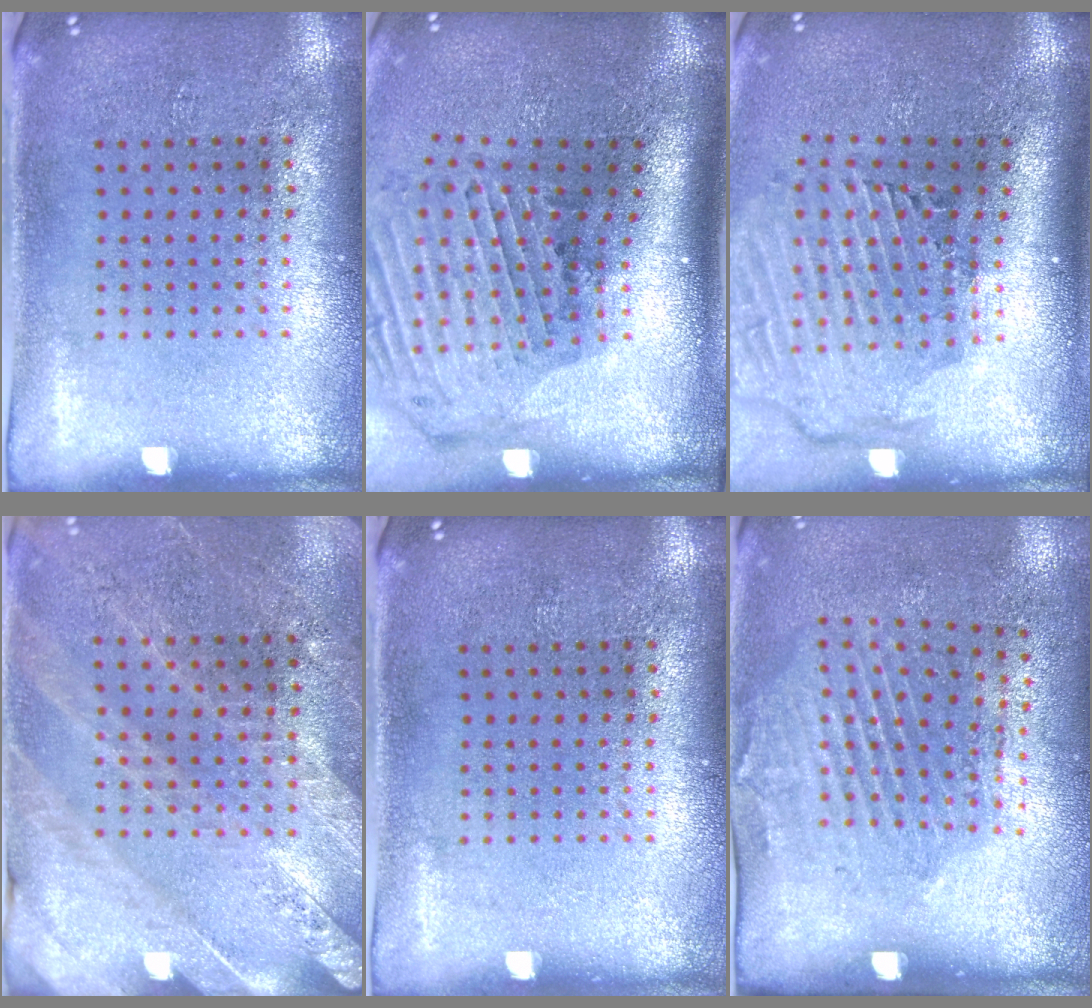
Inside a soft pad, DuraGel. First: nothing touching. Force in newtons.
{"total": 3.1, "press": 2.1, "slide": 2.2}
{"total": 2.9, "press": 2.1, "slide": 2.0}
{"total": 2.5, "press": 2.5, "slide": 0.4}
{"total": 0.0}
{"total": 2.0, "press": 1.1, "slide": 1.7}